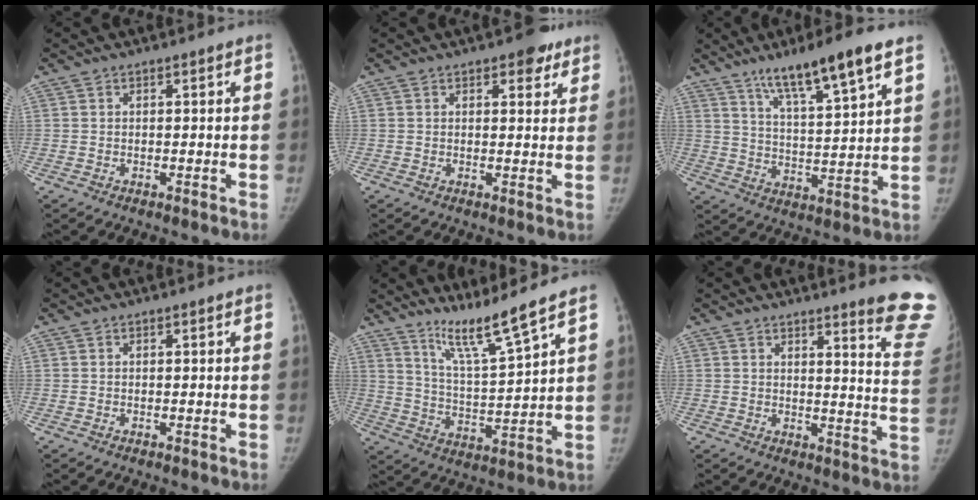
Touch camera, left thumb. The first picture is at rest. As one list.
[{"total": 4.2, "force": [2.6, 2.2, 2.5], "torque": [-0.006, -0.009, 0.031]}, {"total": 14.1, "force": [9.2, 1.8, 10.5], "torque": [-0.171, -0.042, 0.159]}, {"total": 0.0}, {"total": 9.4, "force": [7.4, -1.2, 5.5], "torque": [-0.096, -0.068, 0.145]}, {"total": 12.4, "force": [10.5, 0.1, 6.5], "torque": [-0.054, -0.111, 0.107]}]